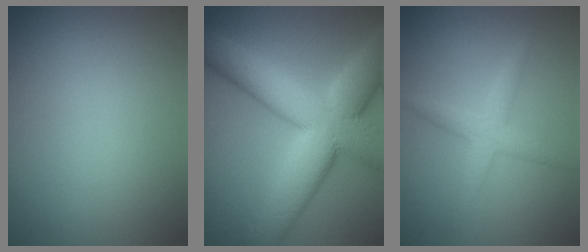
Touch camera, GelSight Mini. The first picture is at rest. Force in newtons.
{"total": 13.2, "press": 13.2, "slide": 0.8}
{"total": 2.4, "press": 2.4, "slide": 0.1}